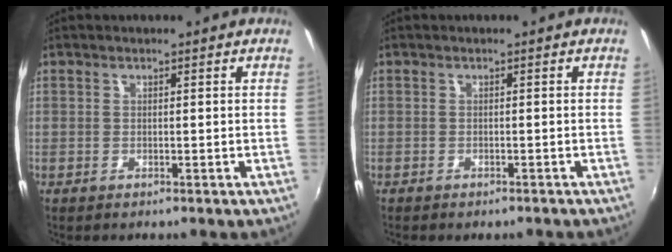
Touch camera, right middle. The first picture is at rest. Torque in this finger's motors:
{"motor_torque": [1.01, -1.12, 0.23, 0.09]}